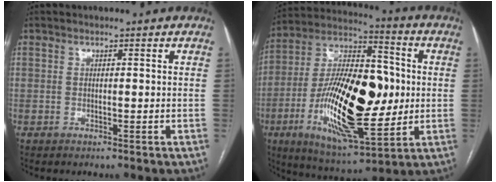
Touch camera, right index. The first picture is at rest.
{"total": 24.4, "force": [-2.4, 8.4, 22.8], "torque": [-0.436, 0.007, -0.039]}